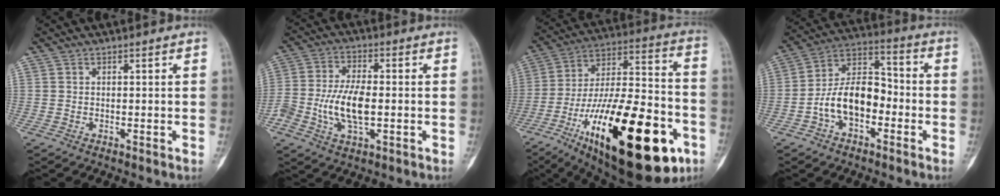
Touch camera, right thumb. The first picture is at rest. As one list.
[{"total": 10.6, "force": [-1.7, 5.1, 9.1], "torque": [-0.187, 0.012, -0.034]}, {"total": 36.3, "force": [-14.9, 13.7, 30.2], "torque": [-0.455, 0.056, -0.227]}, {"total": 12.6, "force": [-3.7, 7.8, 9.3], "torque": [-0.147, 0.051, -0.074]}]